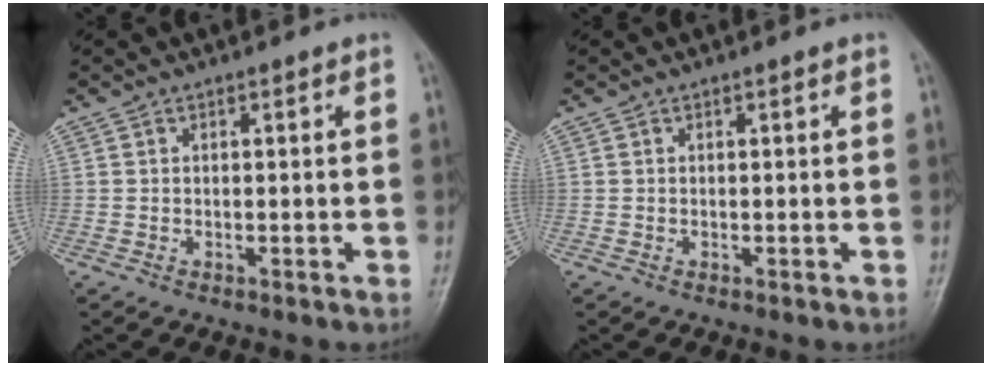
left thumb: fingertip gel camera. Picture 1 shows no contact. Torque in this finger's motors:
{"motor_torque": [-0.05, 0.05, -0.06, 0.04, 0.00]}